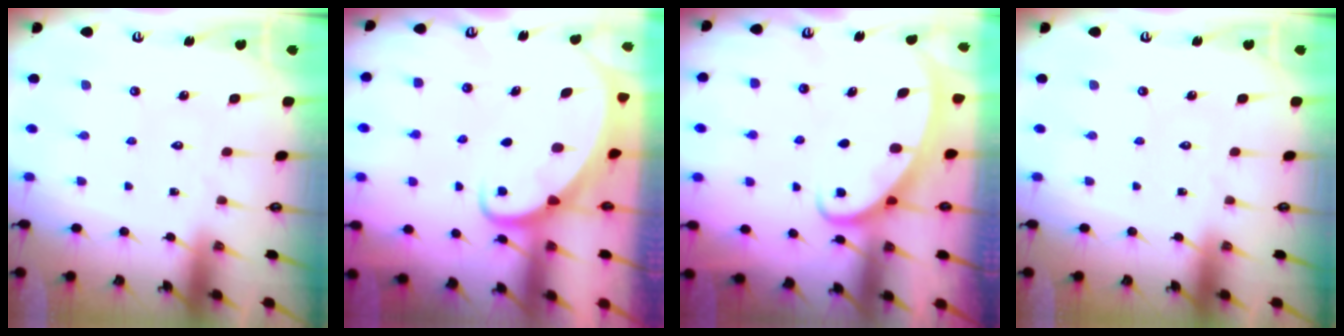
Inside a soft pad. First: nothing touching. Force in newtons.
{"total": 2.5, "press": 2.5, "slide": 0.2}
{"total": 2.6, "press": 2.6, "slide": 0.4}
{"total": 0.0}